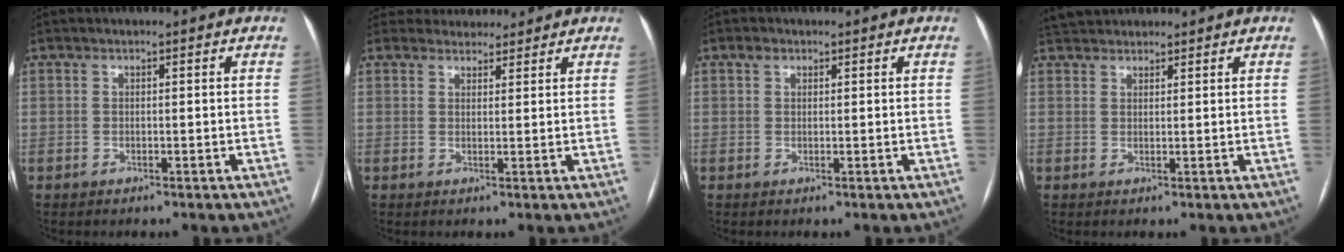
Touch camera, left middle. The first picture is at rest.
{"total": 4.8, "force": [4.4, 1.8, 0.0], "torque": [0.006, 0.016, 0.059]}
{"total": 1.2, "force": [0.7, 0.8, 0.5], "torque": [-0.011, 0.010, 0.014]}
{"total": 4.9, "force": [4.5, 1.6, 1.1], "torque": [-0.018, 0.034, 0.079]}